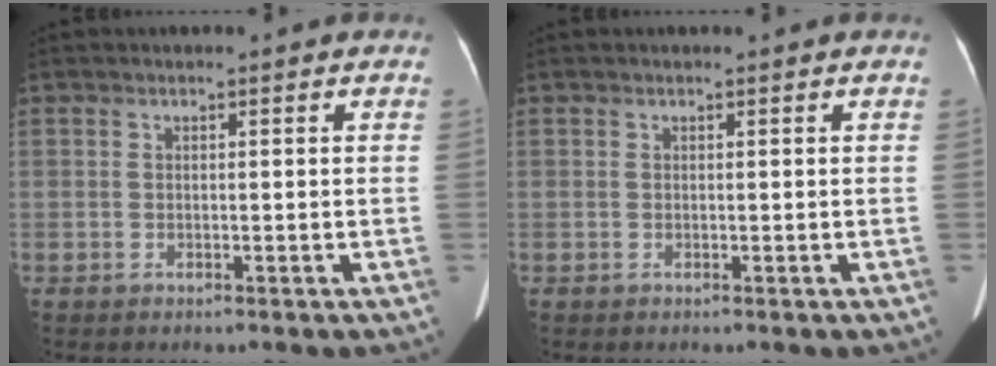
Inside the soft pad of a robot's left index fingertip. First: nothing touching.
{"total": 0.0}